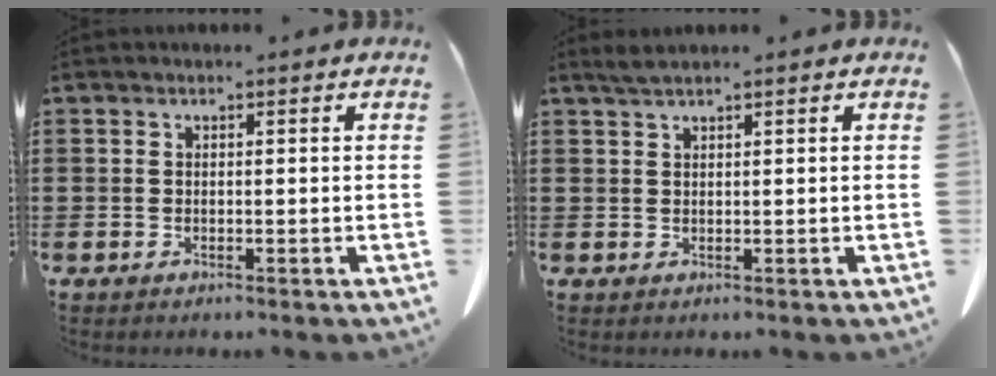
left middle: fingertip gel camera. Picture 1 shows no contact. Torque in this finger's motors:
{"motor_torque": [-0.03, 0.05, 0.00, 0.00]}